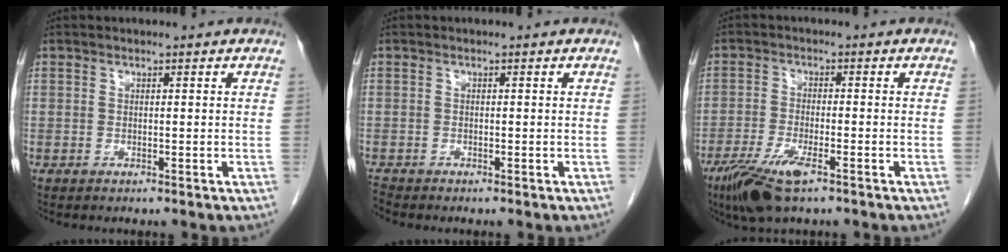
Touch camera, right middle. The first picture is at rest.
{"total": 1.0, "force": [-1.0, -0.1, 0.1], "torque": [-0.006, -0.005, -0.018]}
{"total": 7.6, "force": [-4.7, 1.6, 5.8], "torque": [-0.115, -0.017, -0.082]}